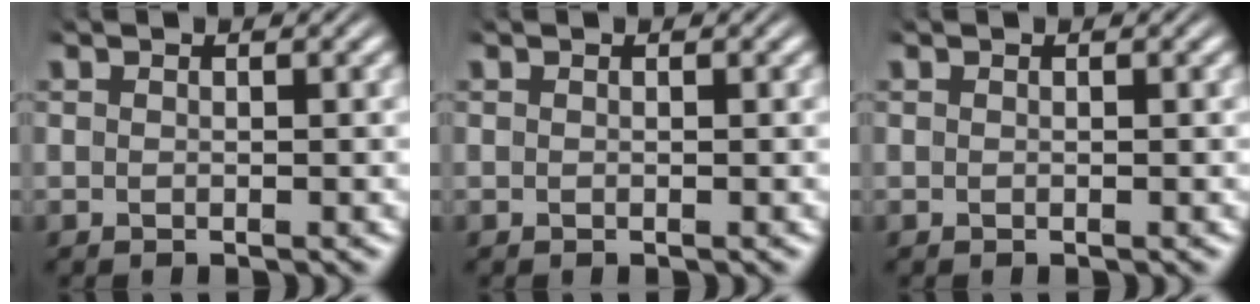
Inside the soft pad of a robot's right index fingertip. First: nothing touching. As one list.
[{"total": 0.0}, {"total": 0.0}]